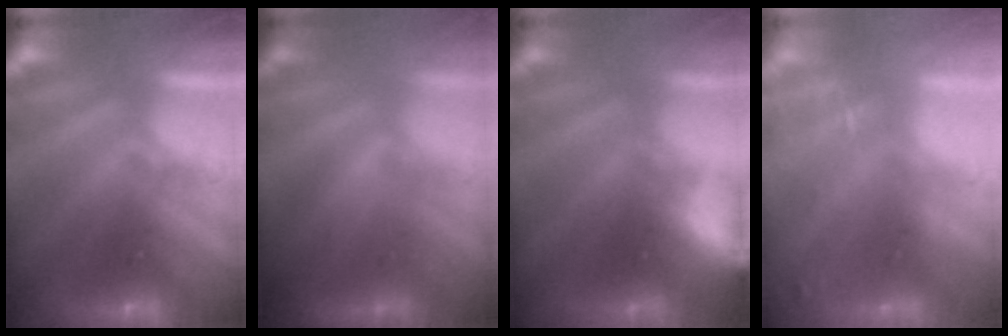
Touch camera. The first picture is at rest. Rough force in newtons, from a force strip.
{"total": 3.4}
{"total": 5.9}
{"total": 1.4}